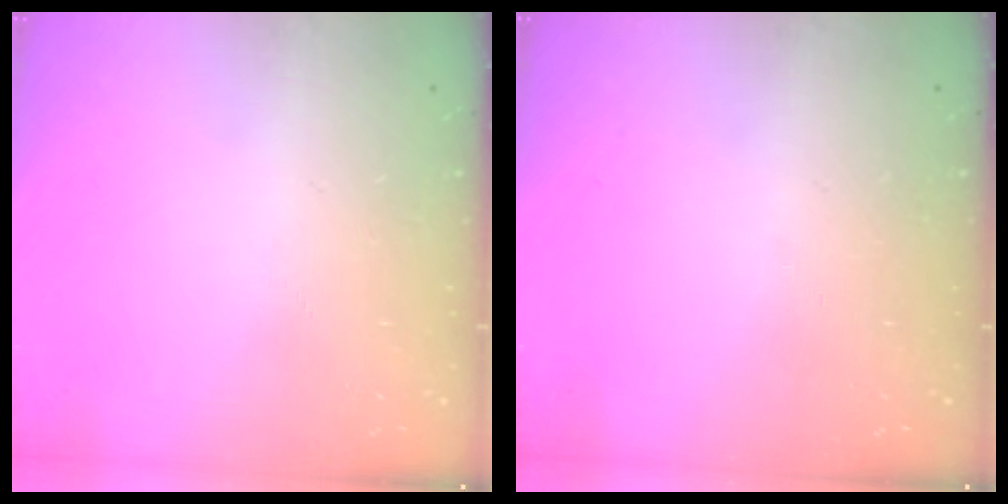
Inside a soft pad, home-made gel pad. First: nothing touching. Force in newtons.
{"total": 0.0}